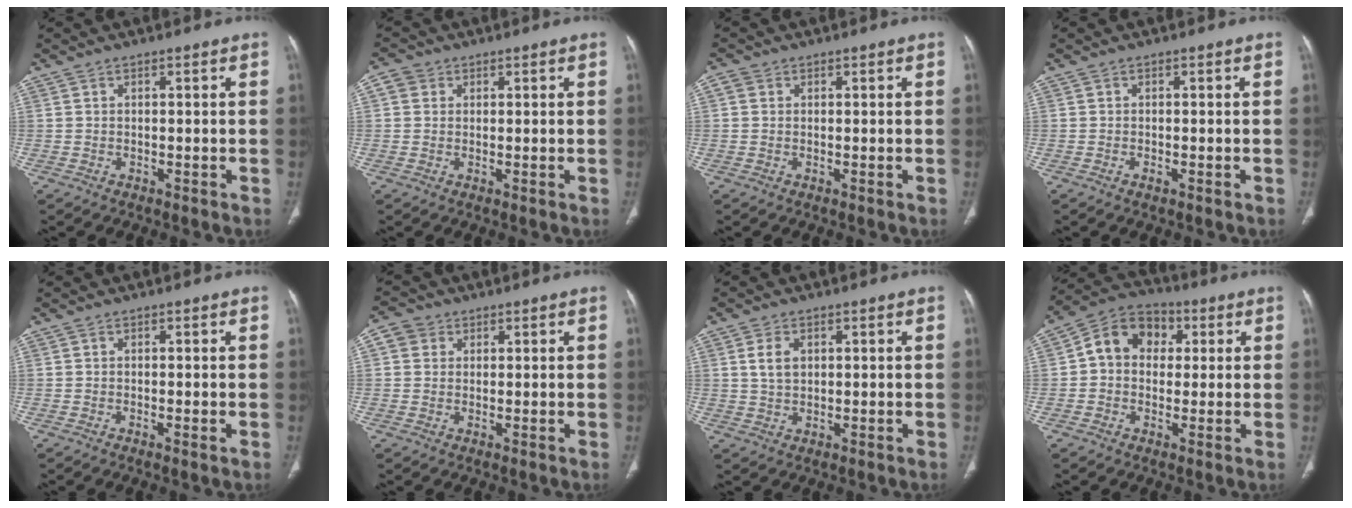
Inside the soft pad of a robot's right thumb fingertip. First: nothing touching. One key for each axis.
{"total": 2.9, "fx": 0.9, "fy": 2.6, "fz": 0.9, "tx": -0.007, "ty": 0.004, "tz": 0.014}
{"total": 1.6, "fx": 0.5, "fy": 1.4, "fz": 0.6, "tx": -0.006, "ty": 0.004, "tz": 0.005}
{"total": 0.7, "fx": -0.3, "fy": 0.1, "fz": 0.6, "tx": -0.012, "ty": -0.001, "tz": -0.007}
{"total": 1.0, "fx": -0.2, "fy": 0.0, "fz": 0.9, "tx": -0.020, "ty": -0.004, "tz": -0.004}
{"total": 3.7, "fx": 1.2, "fy": 3.4, "fz": 1.1, "tx": -0.008, "ty": 0.004, "tz": 0.020}
{"total": 3.9, "fx": 1.1, "fy": 2.6, "fz": 2.7, "tx": -0.042, "ty": -0.003, "tz": 0.023}
{"total": 10.3, "fx": 1.8, "fy": 8.3, "fz": 5.8, "tx": -0.068, "ty": 0.022, "tz": 0.015}